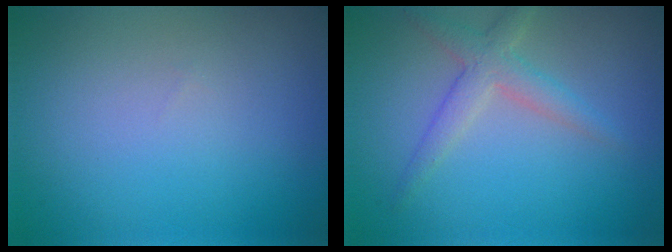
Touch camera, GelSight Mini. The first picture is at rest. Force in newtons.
{"total": 2.7, "press": 2.7, "slide": 0.1}